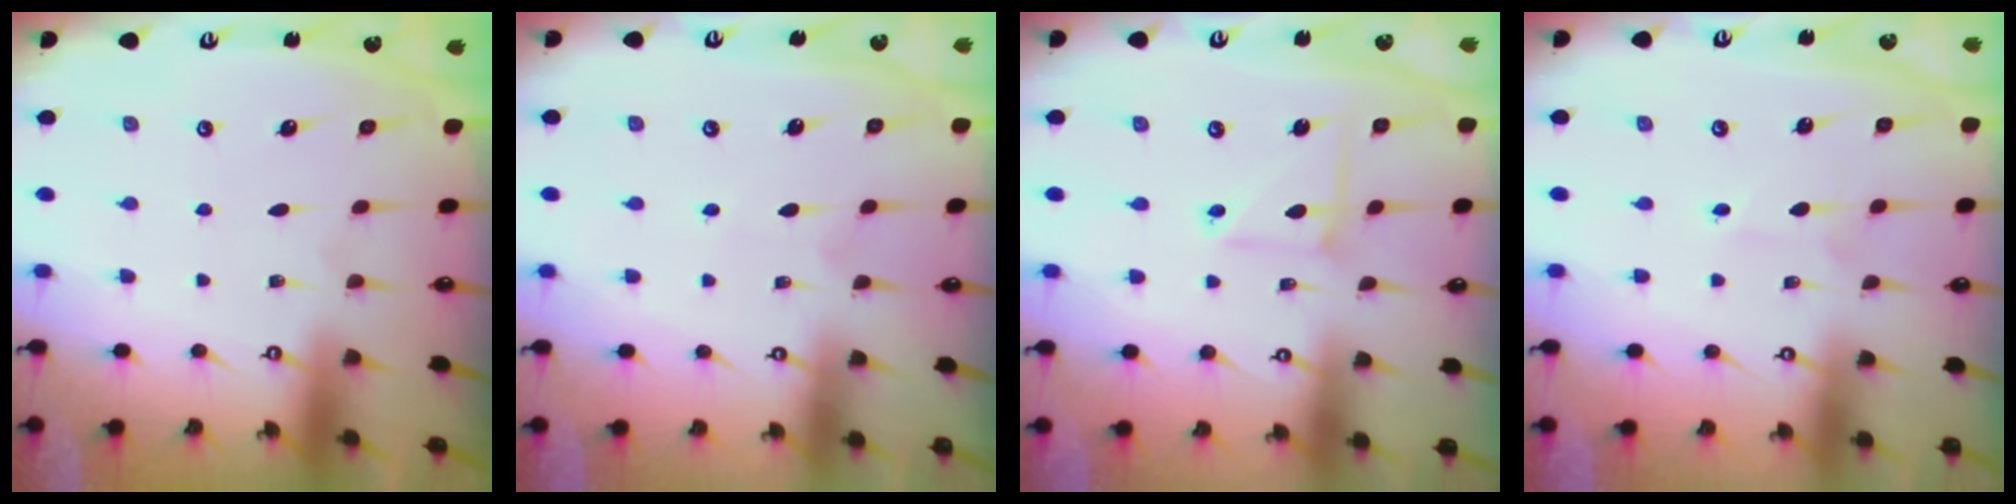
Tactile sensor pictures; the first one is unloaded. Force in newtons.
{"total": 2.9, "press": 2.8, "slide": 0.2}
{"total": 4.8, "press": 4.7, "slide": 0.5}
{"total": 1.6, "press": 1.5, "slide": 0.1}